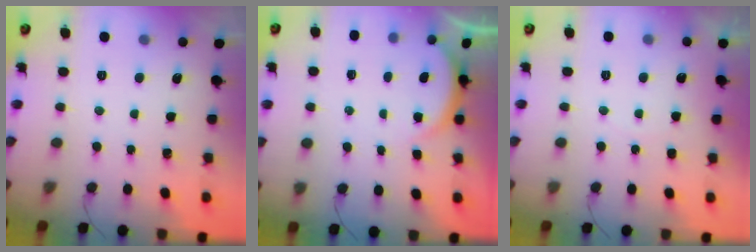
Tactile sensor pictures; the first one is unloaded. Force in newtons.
{"total": 2.9, "press": 2.2, "slide": 1.8}
{"total": 3.0, "press": 2.4, "slide": 1.9}